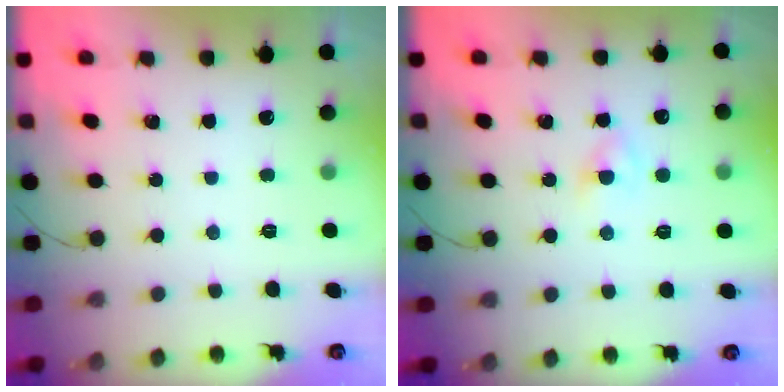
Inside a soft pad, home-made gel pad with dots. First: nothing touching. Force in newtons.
{"total": 1.9, "press": 1.7, "slide": 0.8}